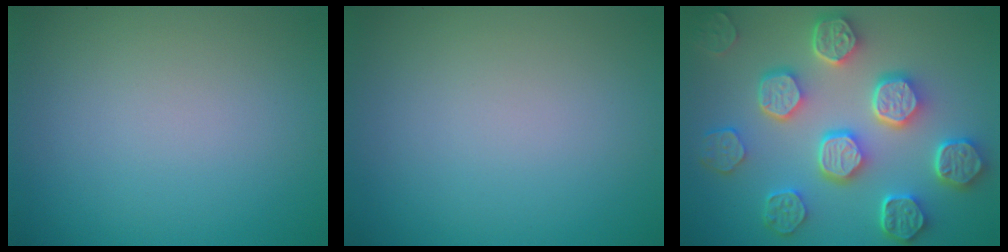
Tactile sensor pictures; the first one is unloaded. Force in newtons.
{"total": 0.0}
{"total": 8.5, "press": 6.6, "slide": 5.3}